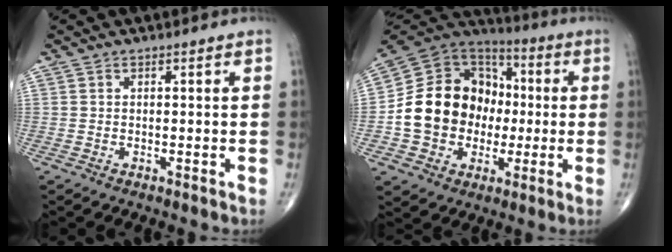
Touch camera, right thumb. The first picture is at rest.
{"total": 18.6, "force": [-1.7, 15.6, 10.0], "torque": [-0.136, 0.038, -0.030]}